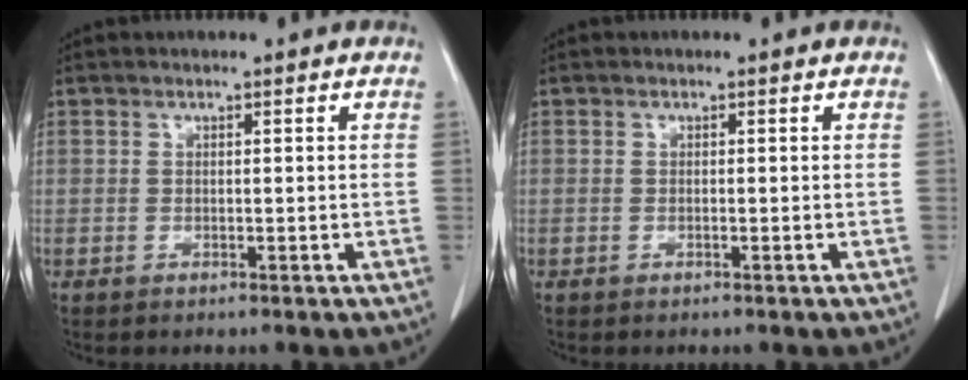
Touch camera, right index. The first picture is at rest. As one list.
[{"total": 0.0}]